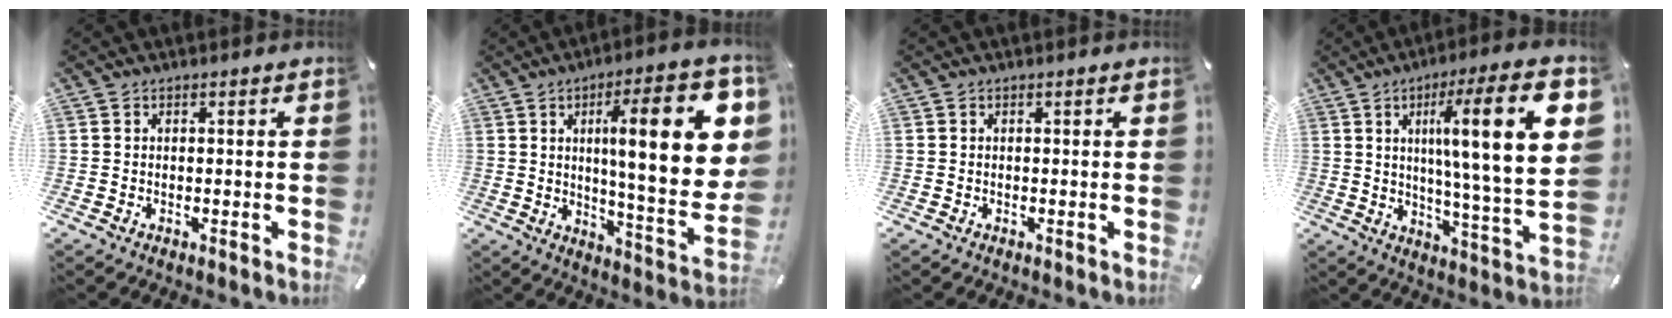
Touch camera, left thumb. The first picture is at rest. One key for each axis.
{"total": 24.2, "fx": 6.1, "fy": 6.1, "fz": 22.6, "tx": -0.323, "ty": -0.033, "tz": 0.079}
{"total": 0.0}
{"total": 20.6, "fx": 6.7, "fy": 3.3, "fz": 19.2, "tx": -0.301, "ty": -0.027, "tz": 0.084}